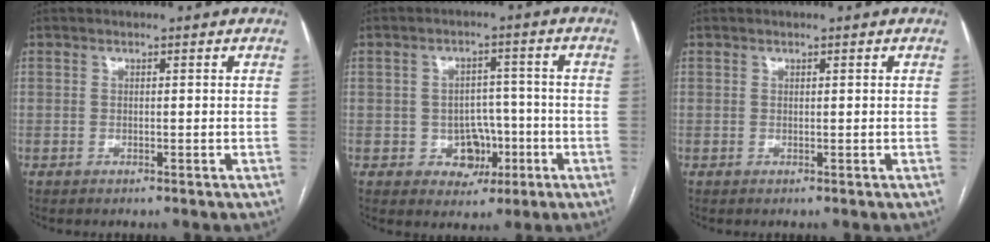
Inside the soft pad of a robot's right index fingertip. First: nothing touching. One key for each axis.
{"total": 6.1, "fx": -1.9, "fy": 5.0, "fz": 3.0, "tx": -0.038, "ty": 0.018, "tz": -0.019}
{"total": 0.0}